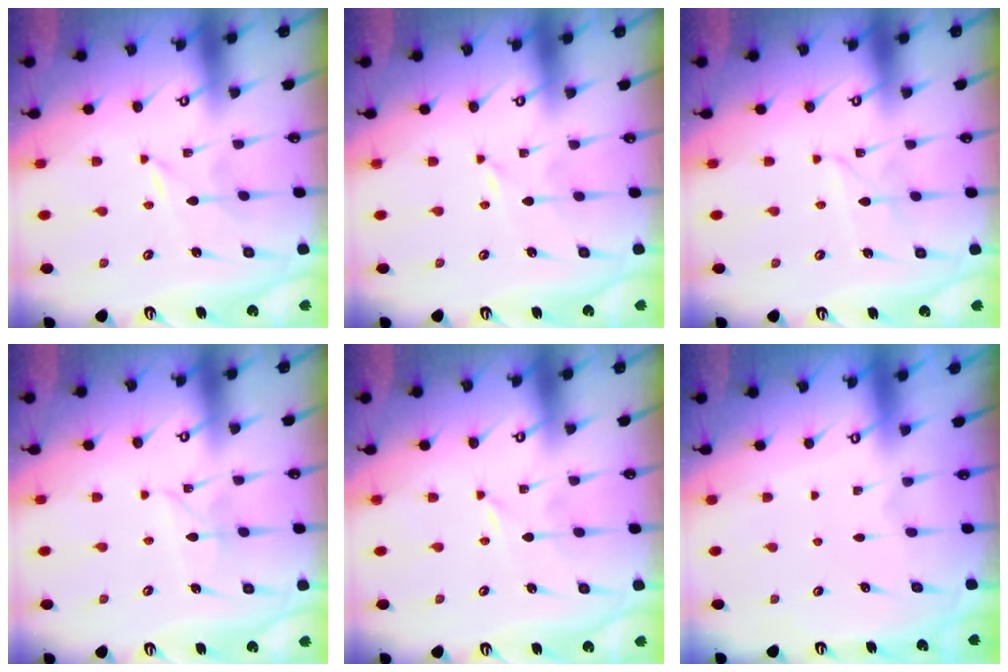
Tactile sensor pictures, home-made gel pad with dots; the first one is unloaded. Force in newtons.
{"total": 0.0}
{"total": 2.4, "press": 2.4, "slide": 0.3}
{"total": 3.1, "press": 3.1, "slide": 0.1}
{"total": 0.0}
{"total": 0.0}